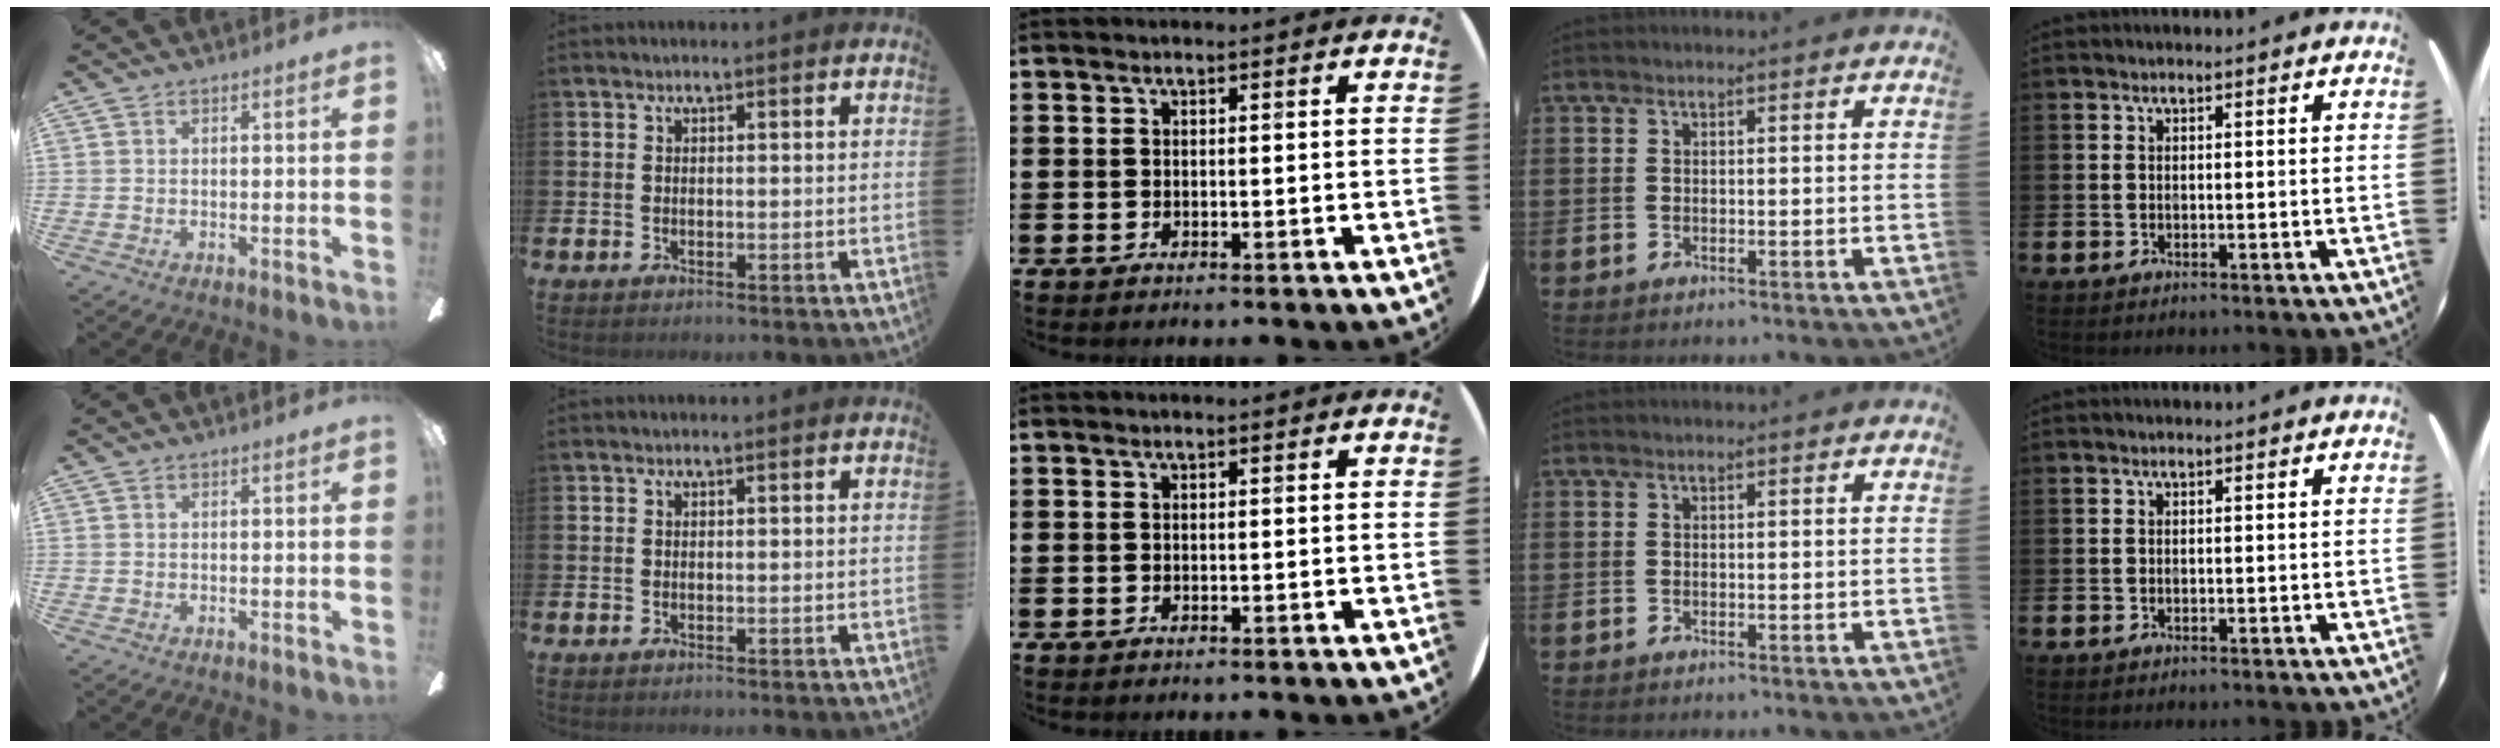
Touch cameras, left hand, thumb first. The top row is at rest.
{}